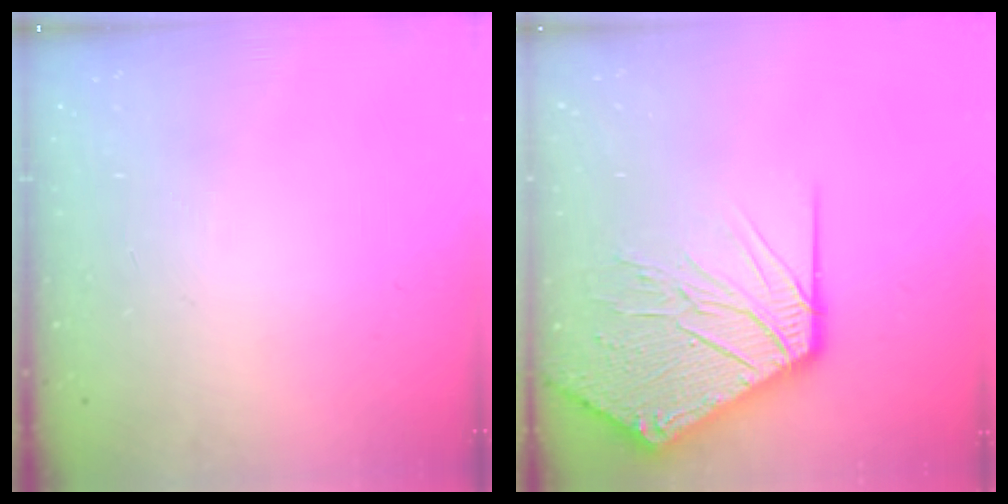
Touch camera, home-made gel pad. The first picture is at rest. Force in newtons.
{"total": 18.3, "press": 18.2, "slide": 2.4}